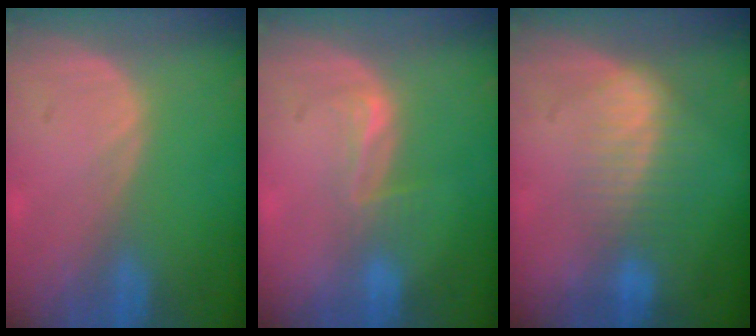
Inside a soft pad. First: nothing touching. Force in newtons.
{"total": 2.7, "press": 2.3, "slide": 1.5}
{"total": 7.2, "press": 6.1, "slide": 3.8}